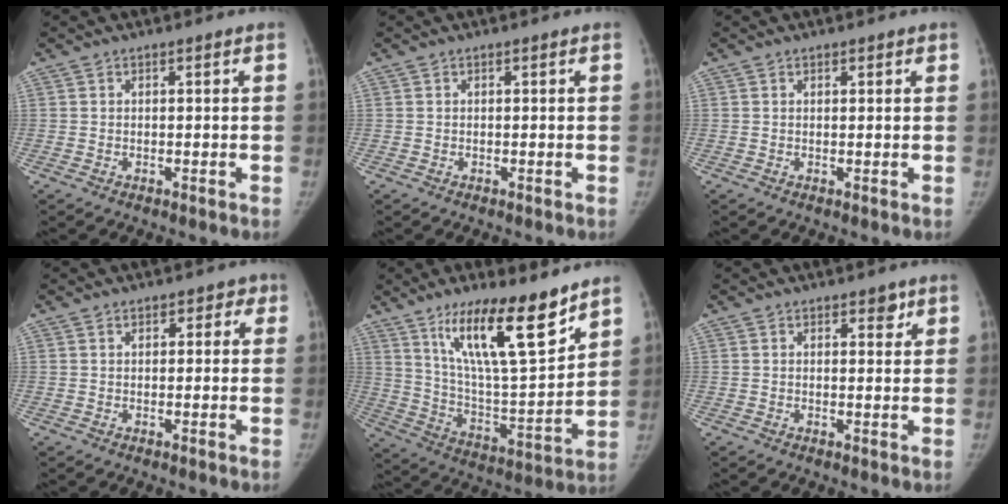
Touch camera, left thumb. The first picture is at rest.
{"total": 0.0}
{"total": 1.0, "force": [0.7, 0.4, 0.5], "torque": [-0.003, -0.003, 0.008]}
{"total": 2.3, "force": [1.1, 1.8, 1.0], "torque": [0.014, 0.000, 0.008]}
{"total": 19.5, "force": [12.7, 4.5, 14.1], "torque": [-0.208, -0.077, 0.227]}
{"total": 2.1, "force": [1.4, 1.1, 1.1], "torque": [0.001, -0.007, 0.018]}